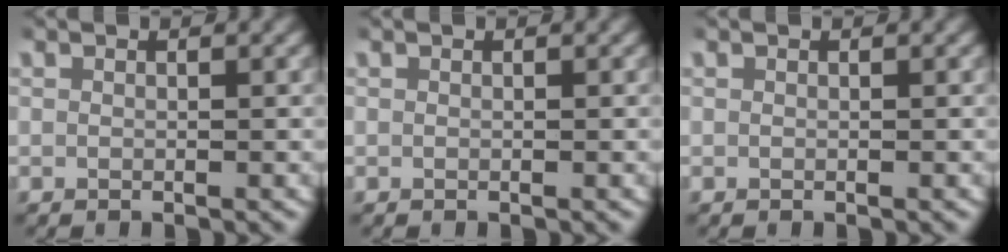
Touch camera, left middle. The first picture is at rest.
{"total": 0.0}
{"total": 0.0}